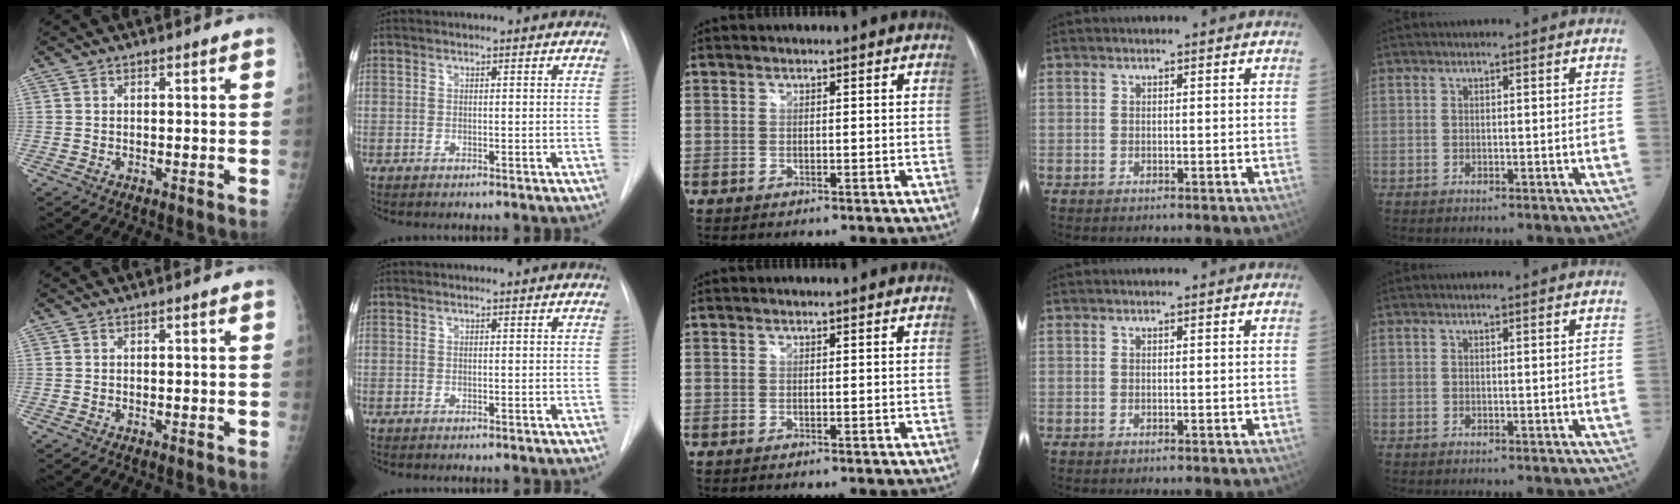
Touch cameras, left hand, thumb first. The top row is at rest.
{}